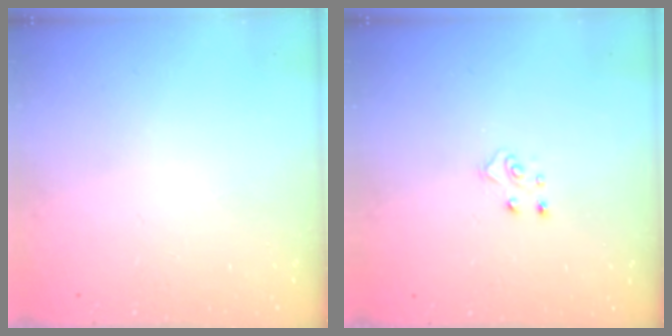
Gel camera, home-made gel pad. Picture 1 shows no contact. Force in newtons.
{"total": 4.8, "press": 4.8, "slide": 0.5}